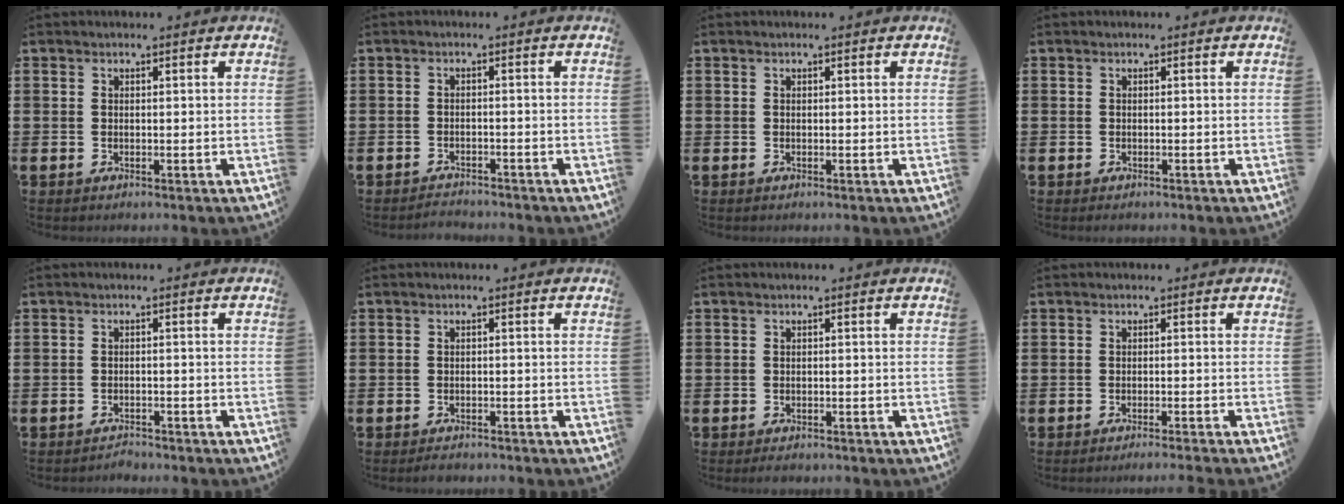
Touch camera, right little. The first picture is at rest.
{"total": 1.5, "force": [-1.5, 0.0, -0.2], "torque": [-0.001, 0.005, -0.032]}
{"total": 0.0}
{"total": 0.0}
{"total": 1.3, "force": [-1.3, 0.0, -0.1], "torque": [-0.002, 0.004, -0.028]}
{"total": 1.0, "force": [-1.0, 0.1, 0.1], "torque": [-0.005, 0.000, -0.021]}
{"total": 0.7, "force": [-0.7, 0.2, 0.2], "torque": [-0.005, -0.002, -0.014]}
{"total": 1.0, "force": [-0.9, -0.3, 0.2], "torque": [-0.001, 0.001, -0.019]}